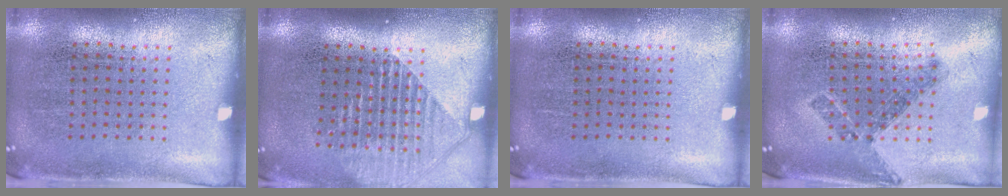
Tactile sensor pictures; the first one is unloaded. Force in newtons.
{"total": 1.7, "press": 1.5, "slide": 0.7}
{"total": 0.0}
{"total": 0.8, "press": 0.7, "slide": 0.5}